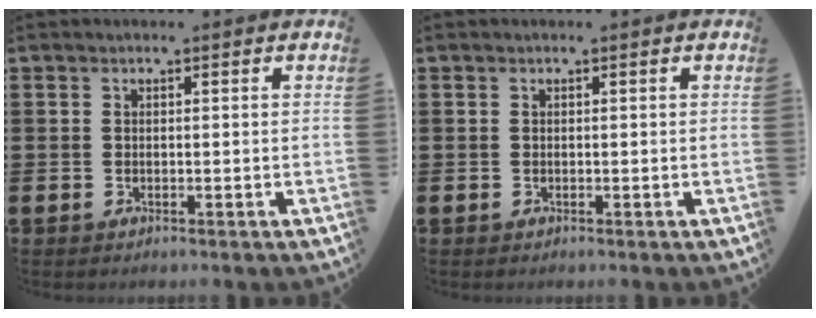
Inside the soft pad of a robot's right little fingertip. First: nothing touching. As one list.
[{"total": 0.0}]